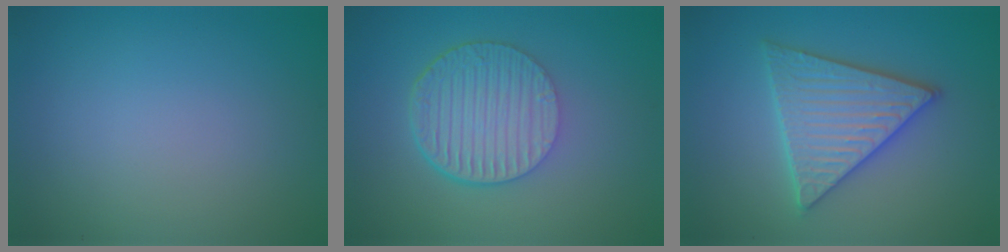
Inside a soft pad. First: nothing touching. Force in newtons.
{"total": 6.6, "press": 4.4, "slide": 4.9}
{"total": 5.6, "press": 5.6, "slide": 0.7}